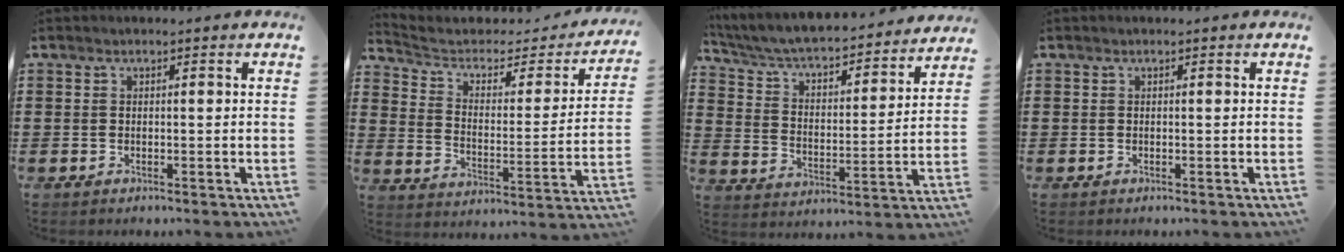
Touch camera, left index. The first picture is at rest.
{"total": 3.8, "force": [2.4, 2.2, 1.9], "torque": [-0.056, -0.017, 0.031]}
{"total": 4.6, "force": [4.2, 0.7, 1.7], "torque": [-0.055, -0.042, 0.064]}
{"total": 0.0}